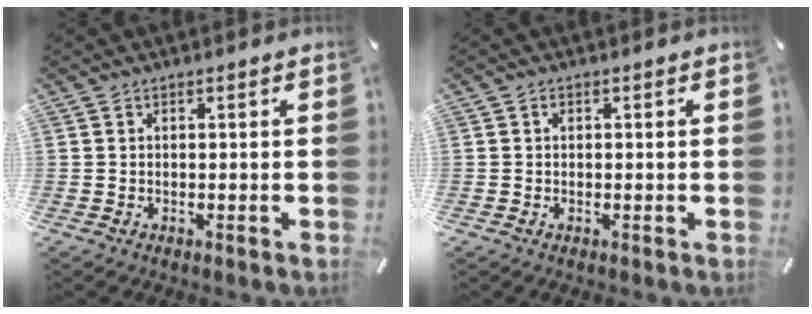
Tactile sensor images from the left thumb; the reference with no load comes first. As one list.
[{"total": 0.7, "force": [0.1, 0.5, 0.4], "torque": [-0.009, 0.002, 0.002]}]